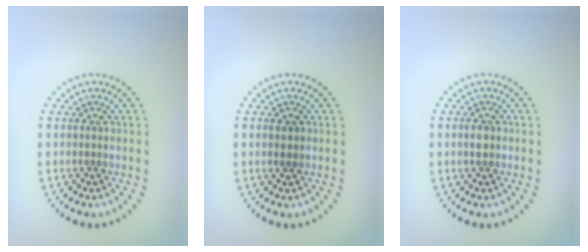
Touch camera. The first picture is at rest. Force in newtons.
{"total": 1.1, "press": 1.1, "slide": 0.2}
{"total": 1.0, "press": 1.0, "slide": 0.3}